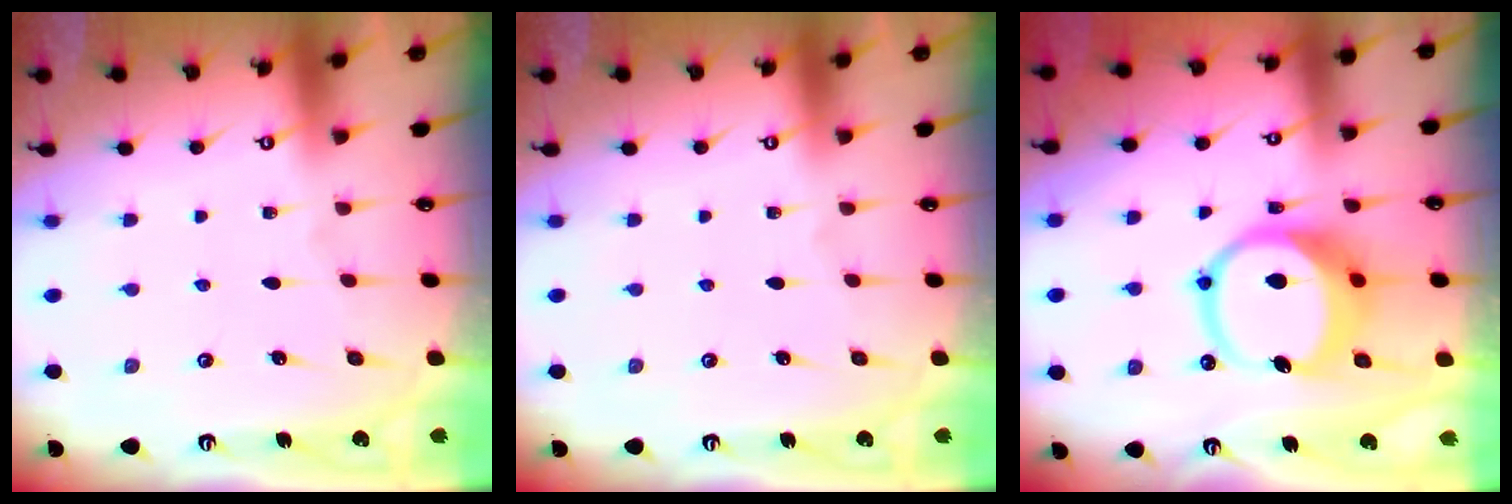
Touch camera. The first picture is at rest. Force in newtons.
{"total": 0.0}
{"total": 12.6, "press": 12.4, "slide": 2.3}